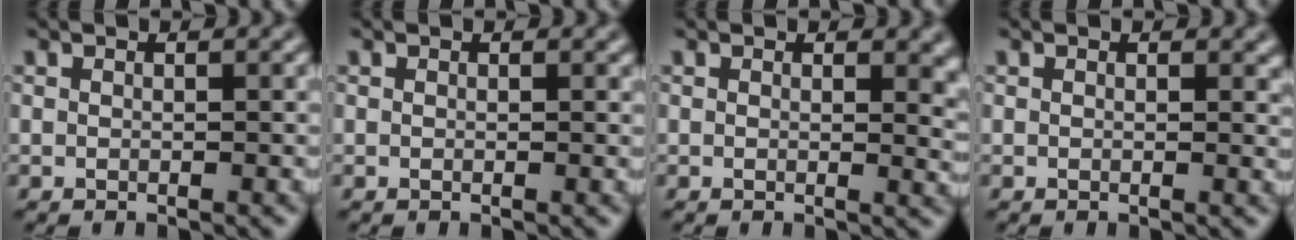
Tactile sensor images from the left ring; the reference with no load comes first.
{"total": 0.0}
{"total": 2.5, "force": [0.7, 1.2, 2.1], "torque": [-0.019, -0.004, 0.010]}
{"total": 0.7, "force": [0.2, 0.5, 0.5], "torque": [-0.006, -0.003, 0.003]}